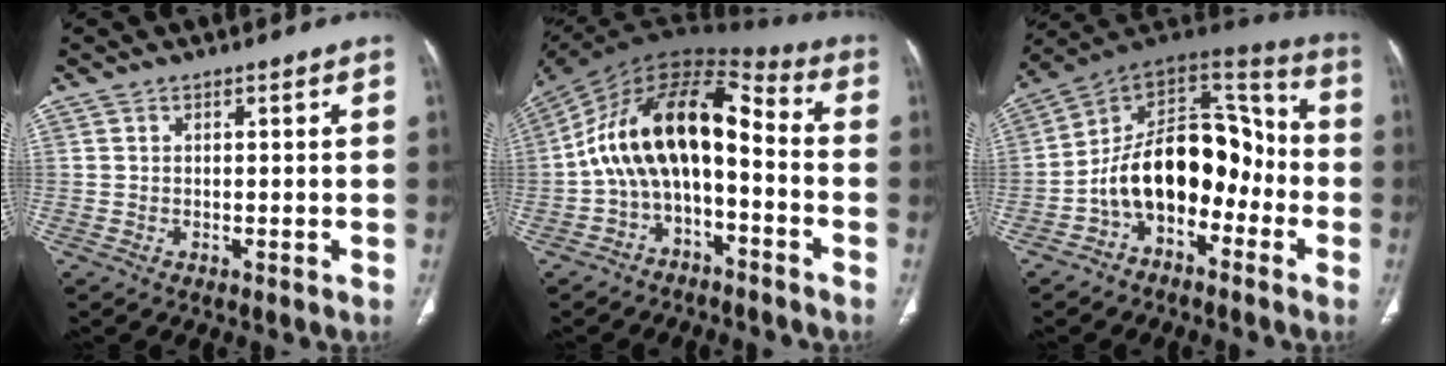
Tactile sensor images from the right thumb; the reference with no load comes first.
{"total": 16.9, "force": [-2.9, 9.1, 14.0], "torque": [-0.228, 0.098, -0.059]}
{"total": 18.0, "force": [-5.4, 11.5, 12.8], "torque": [-0.173, 0.091, -0.096]}